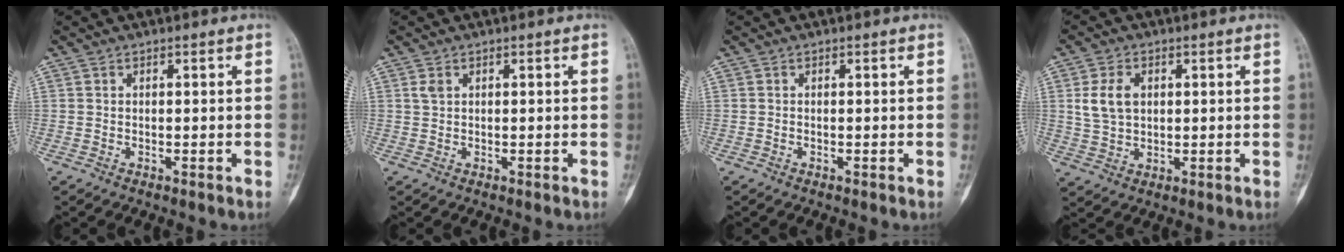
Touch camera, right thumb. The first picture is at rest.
{"total": 1.5, "force": [0.7, 1.0, 0.9], "torque": [-0.015, 0.003, 0.016]}
{"total": 0.0}
{"total": 6.5, "force": [1.5, 4.6, 4.4], "torque": [-0.071, -0.001, 0.033]}